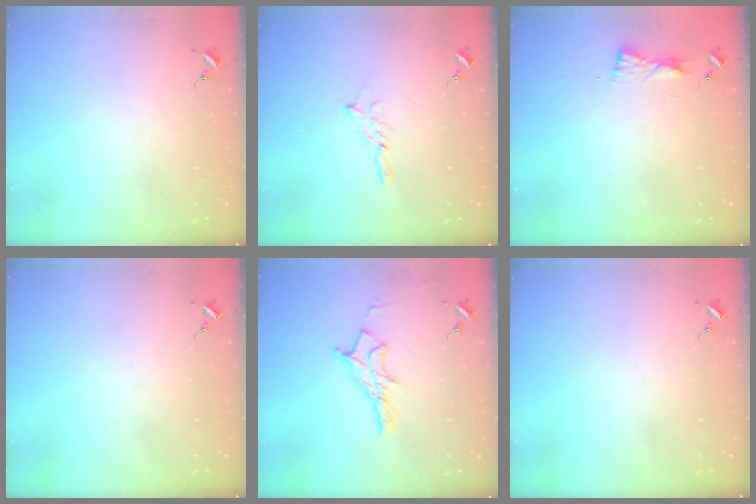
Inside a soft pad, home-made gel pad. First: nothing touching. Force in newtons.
{"total": 2.0, "press": 2.0, "slide": 0.2}
{"total": 4.5, "press": 4.5, "slide": 0.7}
{"total": 0.0}
{"total": 11.3, "press": 11.3, "slide": 0.9}
{"total": 0.0}